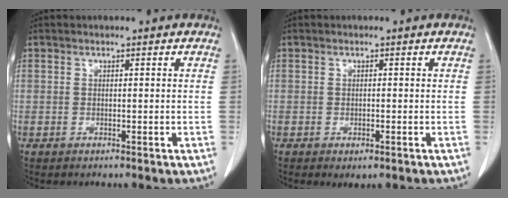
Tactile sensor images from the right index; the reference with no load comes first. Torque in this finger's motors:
{"motor_torque": [0.33, -0.23, 0.22, 0.05]}